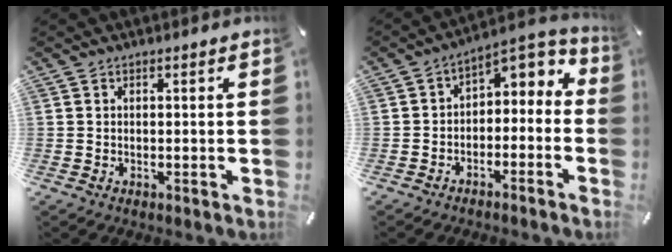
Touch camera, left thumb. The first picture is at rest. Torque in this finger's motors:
{"motor_torque": [-0.15, 0.53, 0.07, 0.11, 0.05]}